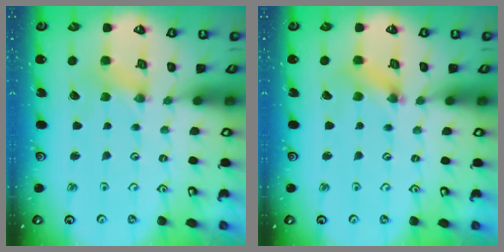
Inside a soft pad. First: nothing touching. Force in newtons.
{"total": 2.5, "press": 2.5, "slide": 0.1}